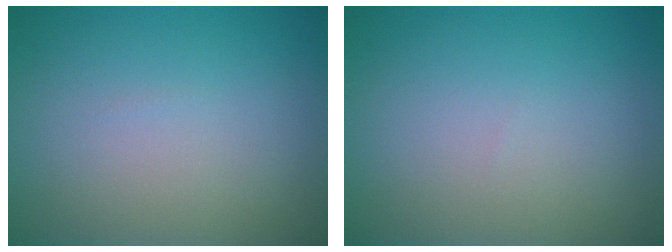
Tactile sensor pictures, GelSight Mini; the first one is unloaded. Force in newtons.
{"total": 0.0}